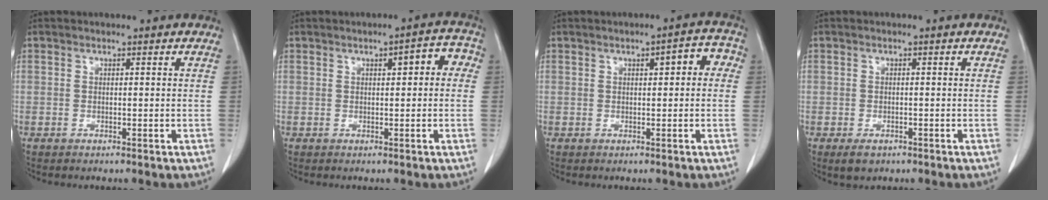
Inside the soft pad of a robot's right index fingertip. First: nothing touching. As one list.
[{"total": 4.4, "force": [0.9, 1.5, 4.1], "torque": [-0.046, 0.026, 0.008]}, {"total": 4.4, "force": [0.9, 1.4, 4.0], "torque": [-0.045, 0.026, 0.008]}, {"total": 2.3, "force": [-1.3, 1.4, 1.2], "torque": [-0.017, -0.002, -0.012]}]